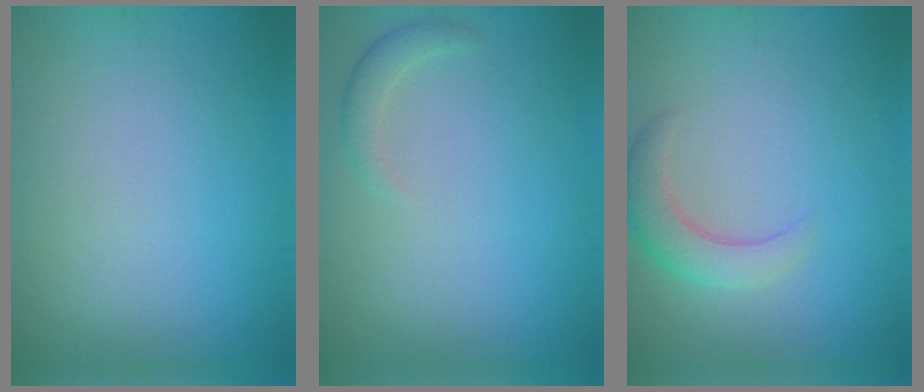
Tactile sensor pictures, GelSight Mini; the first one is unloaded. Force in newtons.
{"total": 1.5, "press": 1.5, "slide": 0.1}
{"total": 3.1, "press": 3.1, "slide": 0.3}